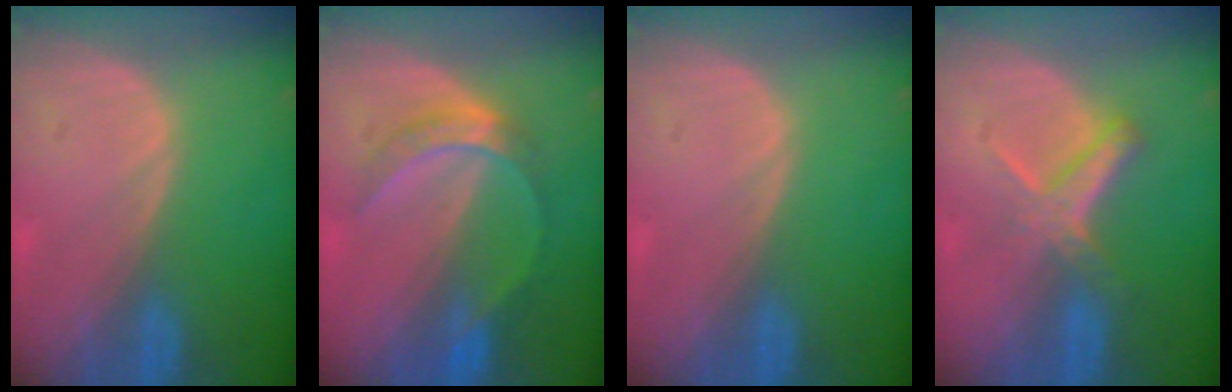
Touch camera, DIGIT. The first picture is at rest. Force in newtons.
{"total": 5.2, "press": 5.2, "slide": 0.5}
{"total": 0.0}
{"total": 5.6, "press": 5.1, "slide": 2.3}